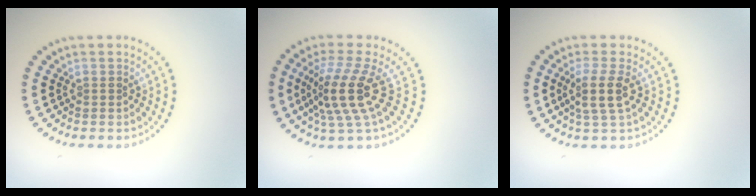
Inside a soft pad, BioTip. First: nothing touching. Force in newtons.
{"total": 4.5, "press": 3.4, "slide": 3.1}
{"total": 2.8, "press": 2.4, "slide": 1.5}